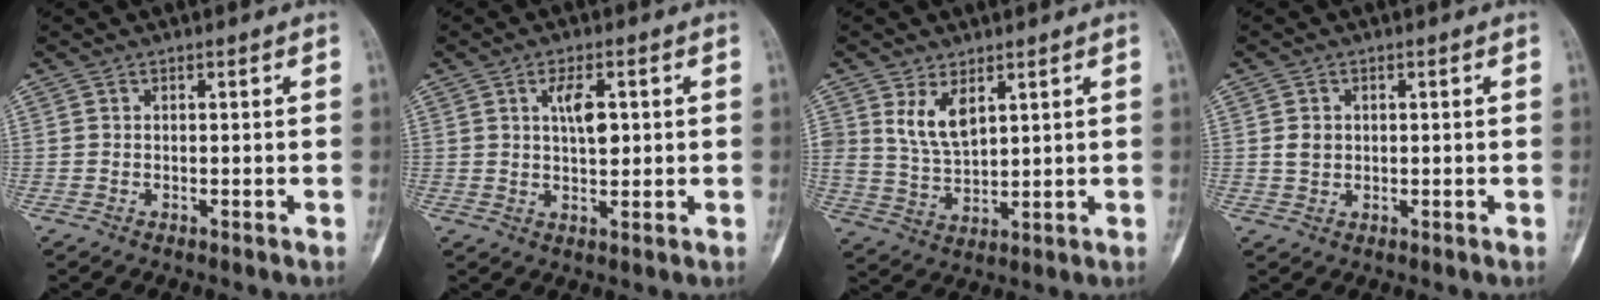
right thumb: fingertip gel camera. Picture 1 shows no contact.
{"total": 5.2, "force": [1.3, 2.2, 4.5], "torque": [-0.069, -0.004, 0.022]}
{"total": 6.8, "force": [3.4, 3.6, 4.6], "torque": [-0.076, -0.024, 0.077]}
{"total": 2.3, "force": [0.4, 1.9, 1.2], "torque": [-0.013, 0.001, 0.009]}